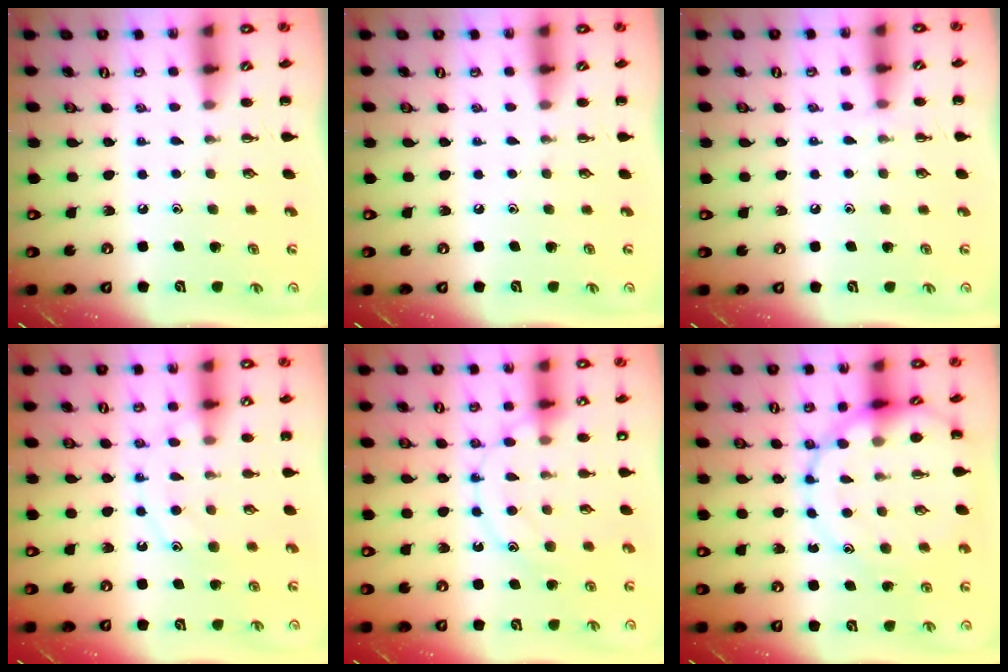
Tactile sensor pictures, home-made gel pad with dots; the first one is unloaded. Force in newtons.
{"total": 0.0}
{"total": 6.1, "press": 5.8, "slide": 2.0}
{"total": 11.9, "press": 11.9, "slide": 0.9}
{"total": 12.6, "press": 12.6, "slide": 0.6}
{"total": 14.6, "press": 14.6, "slide": 1.3}